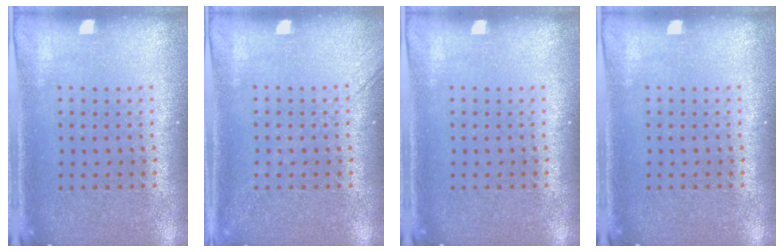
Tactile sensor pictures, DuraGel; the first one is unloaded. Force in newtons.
{"total": 1.4, "press": 1.3, "slide": 0.3}
{"total": 0.0}
{"total": 0.0}